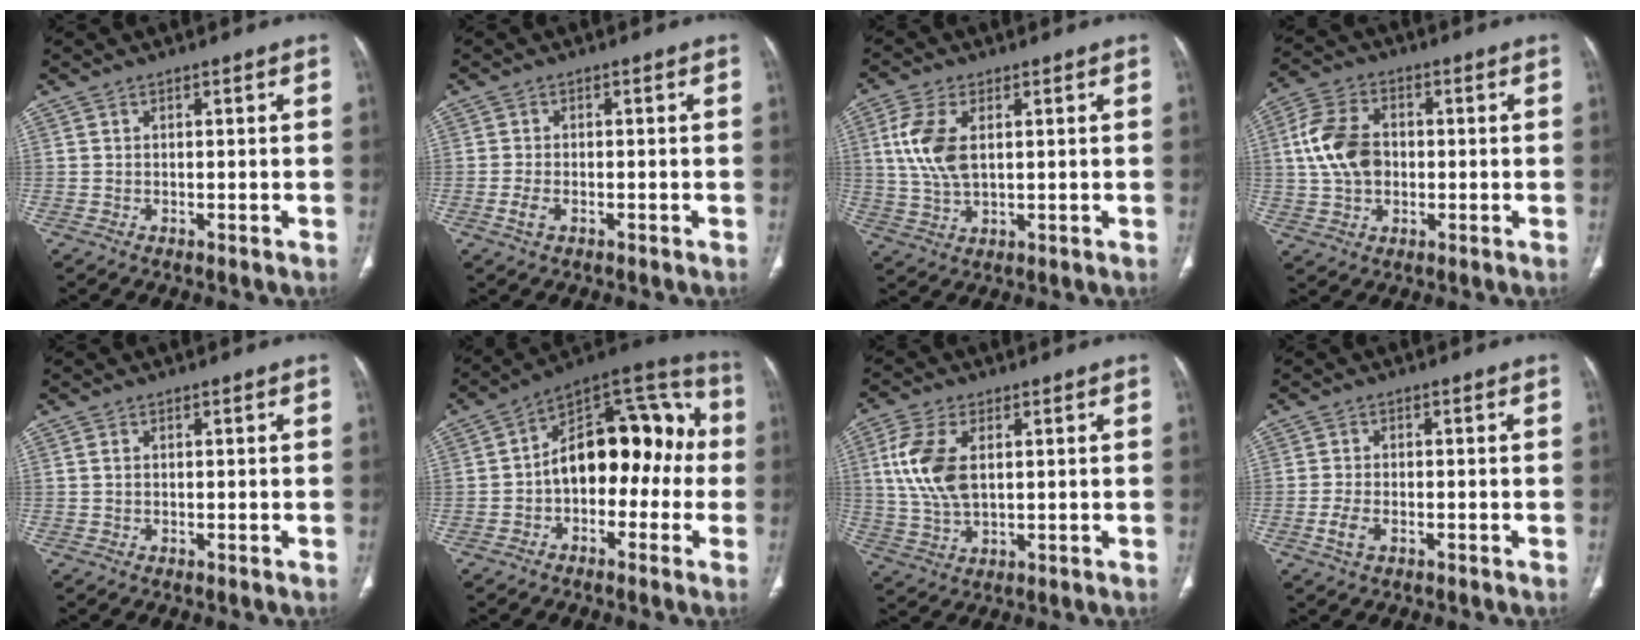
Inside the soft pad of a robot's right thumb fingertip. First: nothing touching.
{"total": 2.4, "force": [-1.0, 1.4, 1.8], "torque": [-0.041, 0.003, -0.019]}
{"total": 9.1, "force": [2.0, 4.8, 7.4], "torque": [-0.169, -0.002, 0.043]}
{"total": 11.1, "force": [0.5, 7.7, 7.9], "torque": [-0.150, 0.014, 0.007]}
{"total": 0.7, "force": [0.1, 0.5, 0.6], "torque": [-0.014, 0.003, 0.004]}
{"total": 18.2, "force": [-1.4, 11.1, 14.3], "torque": [-0.160, 0.062, -0.035]}
{"total": 10.7, "force": [2.2, 5.8, 8.6], "torque": [-0.192, -0.003, 0.046]}
{"total": 3.3, "force": [-1.3, 1.8, 2.4], "torque": [-0.055, 0.004, -0.025]}